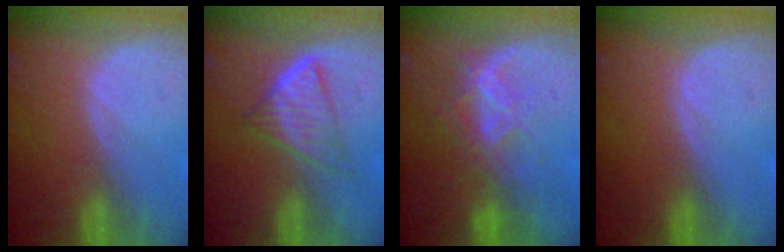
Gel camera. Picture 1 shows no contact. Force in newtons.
{"total": 6.3, "press": 5.5, "slide": 3.1}
{"total": 6.8, "press": 6.2, "slide": 2.8}
{"total": 0.0}